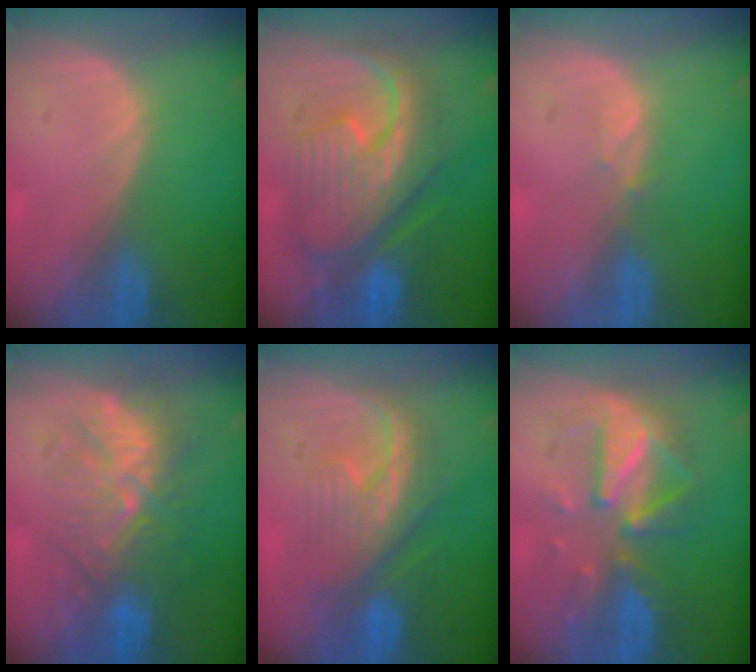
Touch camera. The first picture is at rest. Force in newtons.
{"total": 11.8, "press": 11.7, "slide": 1.2}
{"total": 0.8, "press": 0.8, "slide": 0.3}
{"total": 9.2, "press": 9.0, "slide": 2.1}
{"total": 7.9, "press": 7.8, "slide": 1.2}
{"total": 8.2, "press": 8.2, "slide": 0.1}